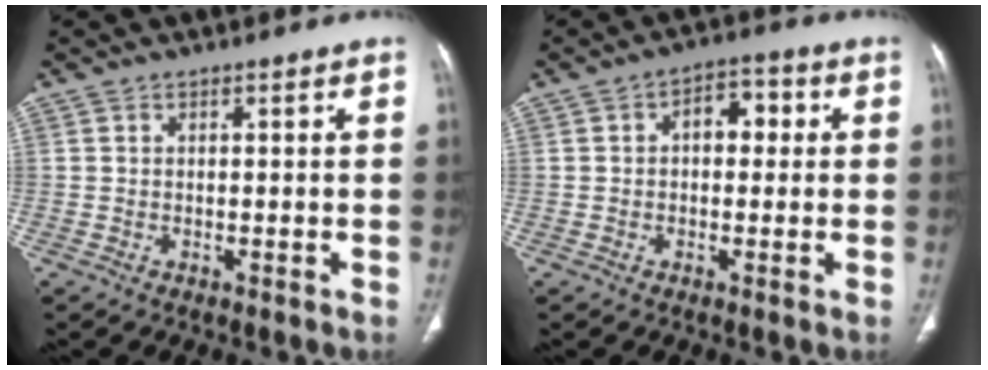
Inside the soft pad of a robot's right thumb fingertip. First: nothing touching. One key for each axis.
{"total": 3.3, "fx": 0.5, "fy": 2.2, "fz": 2.4, "tx": -0.026, "ty": 0.013, "tz": 0.003}